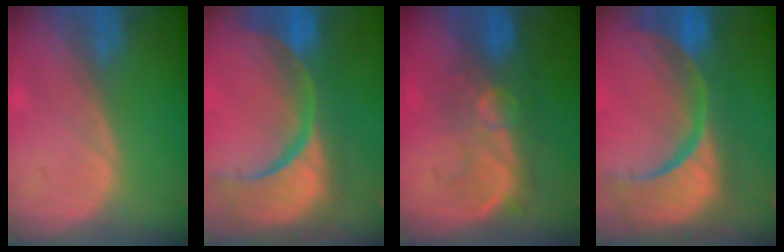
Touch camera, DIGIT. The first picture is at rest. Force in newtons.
{"total": 15.4, "press": 12.1, "slide": 9.5}
{"total": 8.0, "press": 7.8, "slide": 1.4}
{"total": 15.4, "press": 12.1, "slide": 9.5}